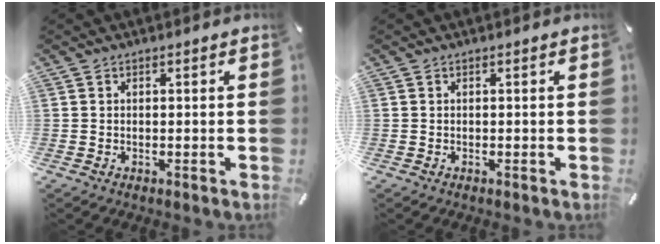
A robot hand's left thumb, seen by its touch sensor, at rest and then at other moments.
{"total": 0.0}